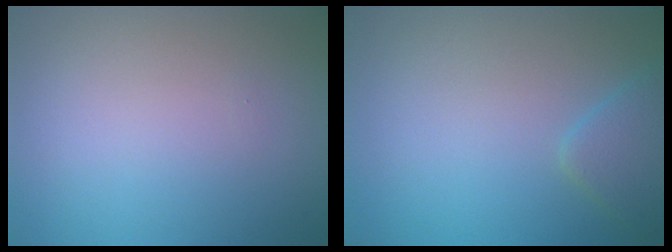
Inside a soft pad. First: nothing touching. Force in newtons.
{"total": 2.3, "press": 2.3, "slide": 0.1}